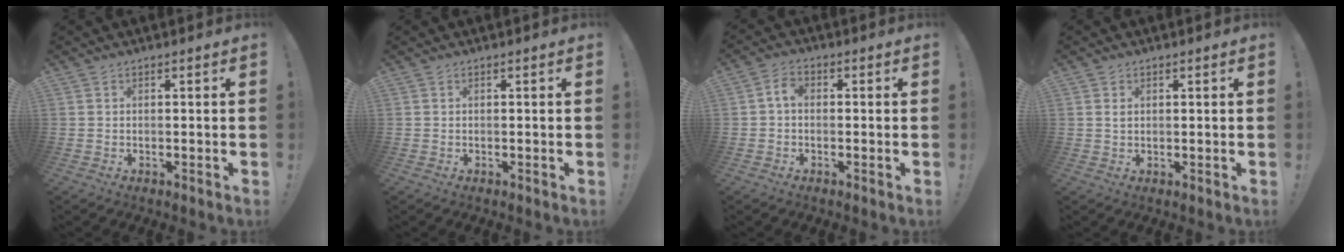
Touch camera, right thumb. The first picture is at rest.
{"total": 0.0}
{"total": 3.5, "force": [-0.4, 2.2, 2.7], "torque": [-0.052, 0.015, -0.007]}
{"total": 0.9, "force": [0.4, 0.7, 0.5], "torque": [-0.002, -0.002, 0.006]}